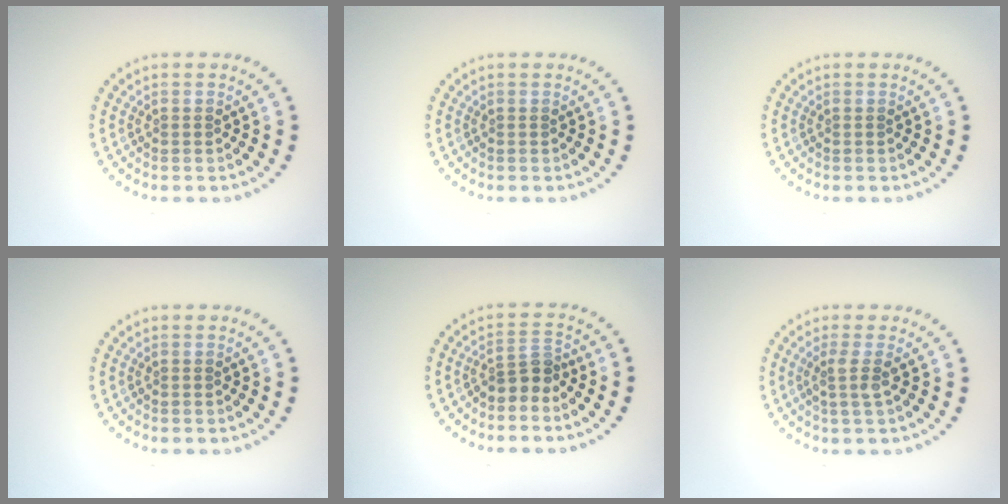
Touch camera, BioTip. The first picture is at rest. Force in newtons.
{"total": 0.0}
{"total": 0.0}
{"total": 0.0}
{"total": 2.4, "press": 1.9, "slide": 1.5}
{"total": 1.7, "press": 1.2, "slide": 1.1}